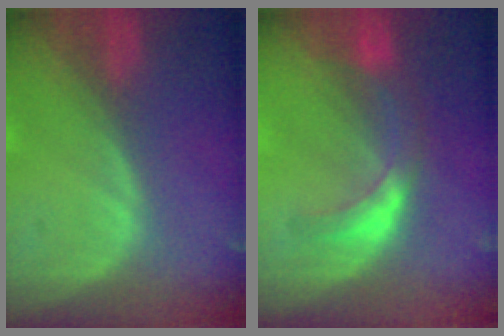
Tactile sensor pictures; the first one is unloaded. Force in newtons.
{"total": 6.0, "press": 5.4, "slide": 2.6}